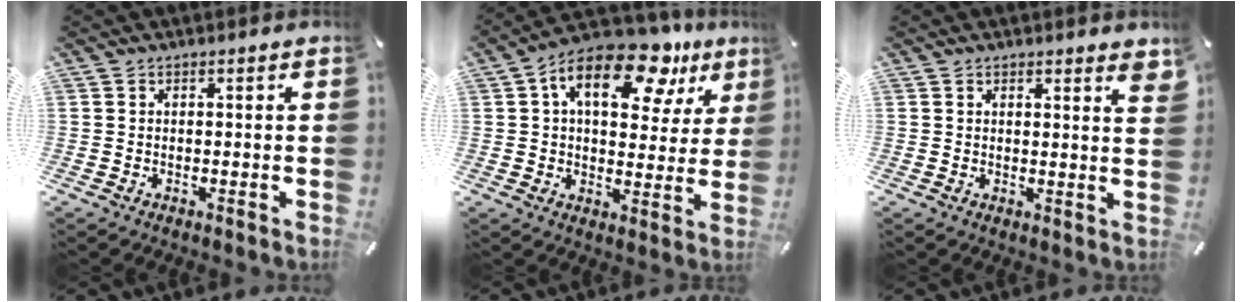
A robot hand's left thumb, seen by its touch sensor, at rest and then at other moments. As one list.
[{"total": 17.7, "force": [8.9, 9.2, 12.2], "torque": [-0.185, -0.035, 0.146]}, {"total": 2.4, "force": [1.8, 0.2, 1.6], "torque": [-0.020, -0.009, 0.030]}]